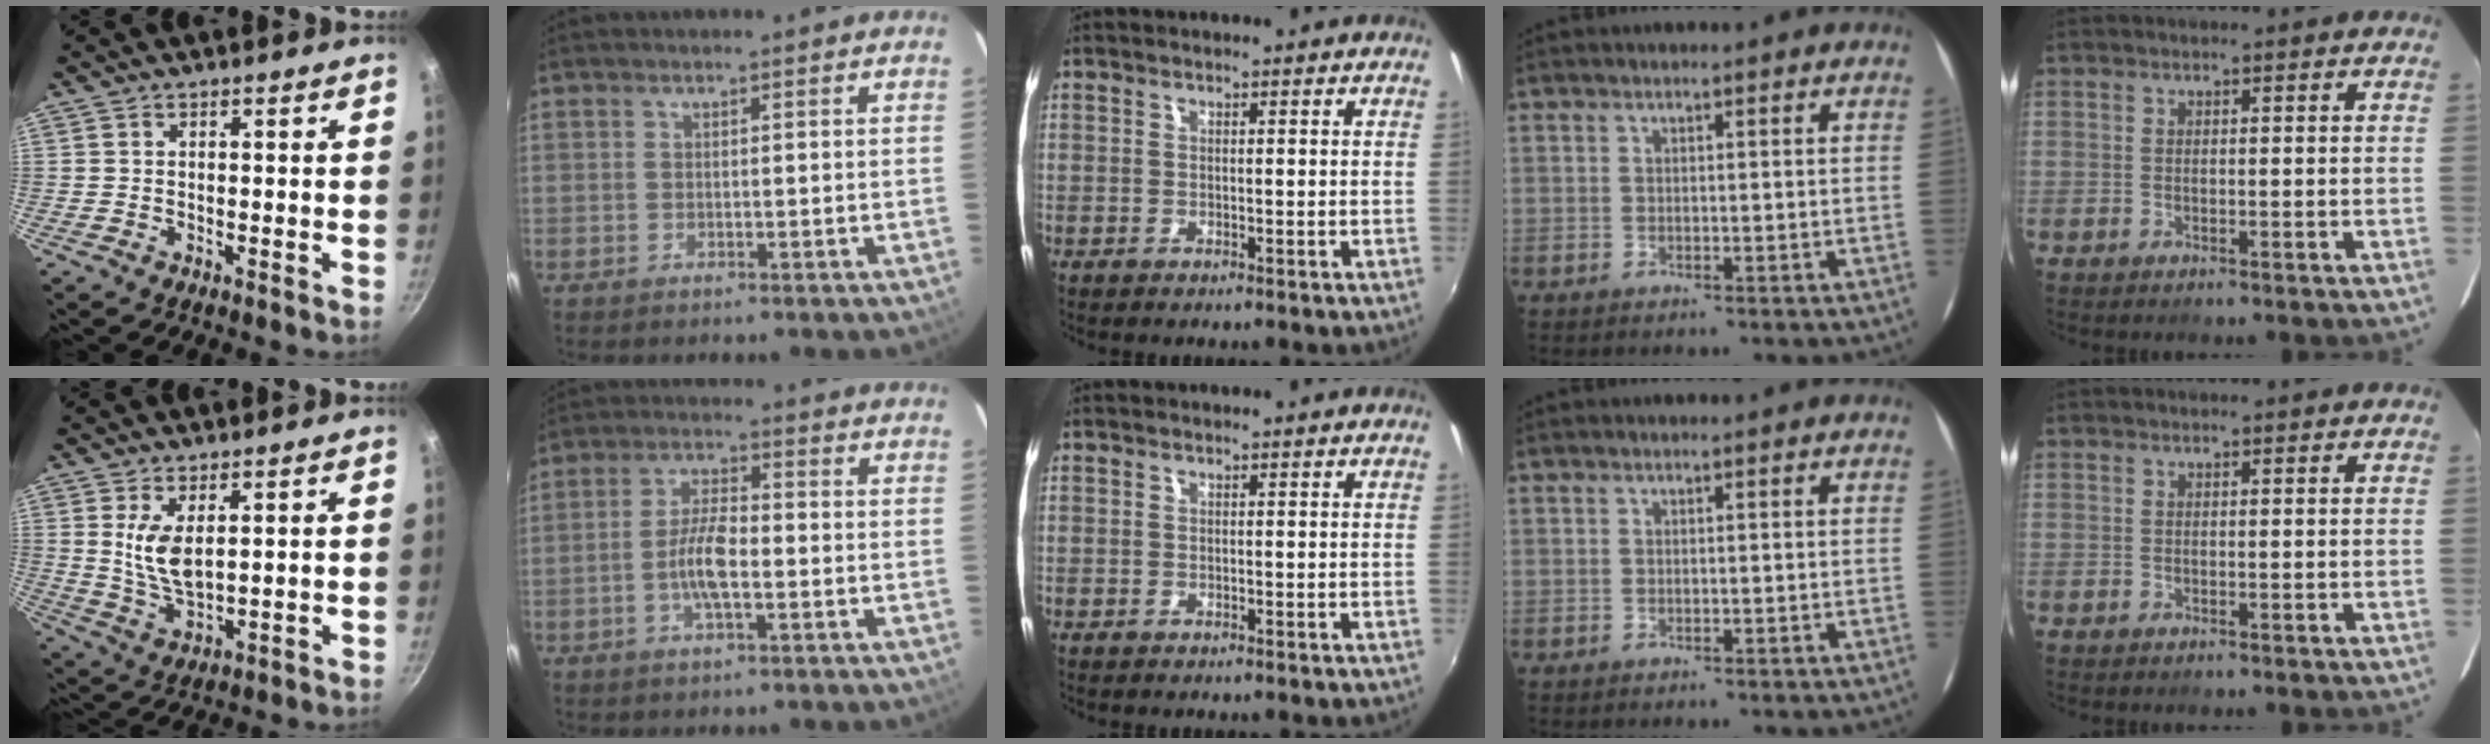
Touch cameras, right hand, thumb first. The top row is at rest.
{"thumb": {"total": 7.4, "force": [2.2, 3.4, 6.1], "torque": [-0.113, -0.027, 0.051]}, "index": {"total": 6.8, "force": [-2.0, 2.1, 6.2], "torque": [-0.125, 0.008, -0.039]}}